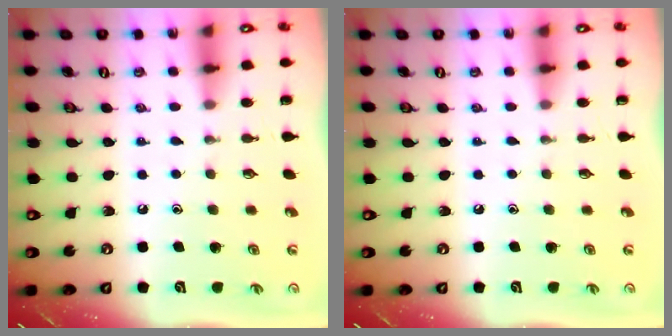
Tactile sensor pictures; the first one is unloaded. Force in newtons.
{"total": 0.0}